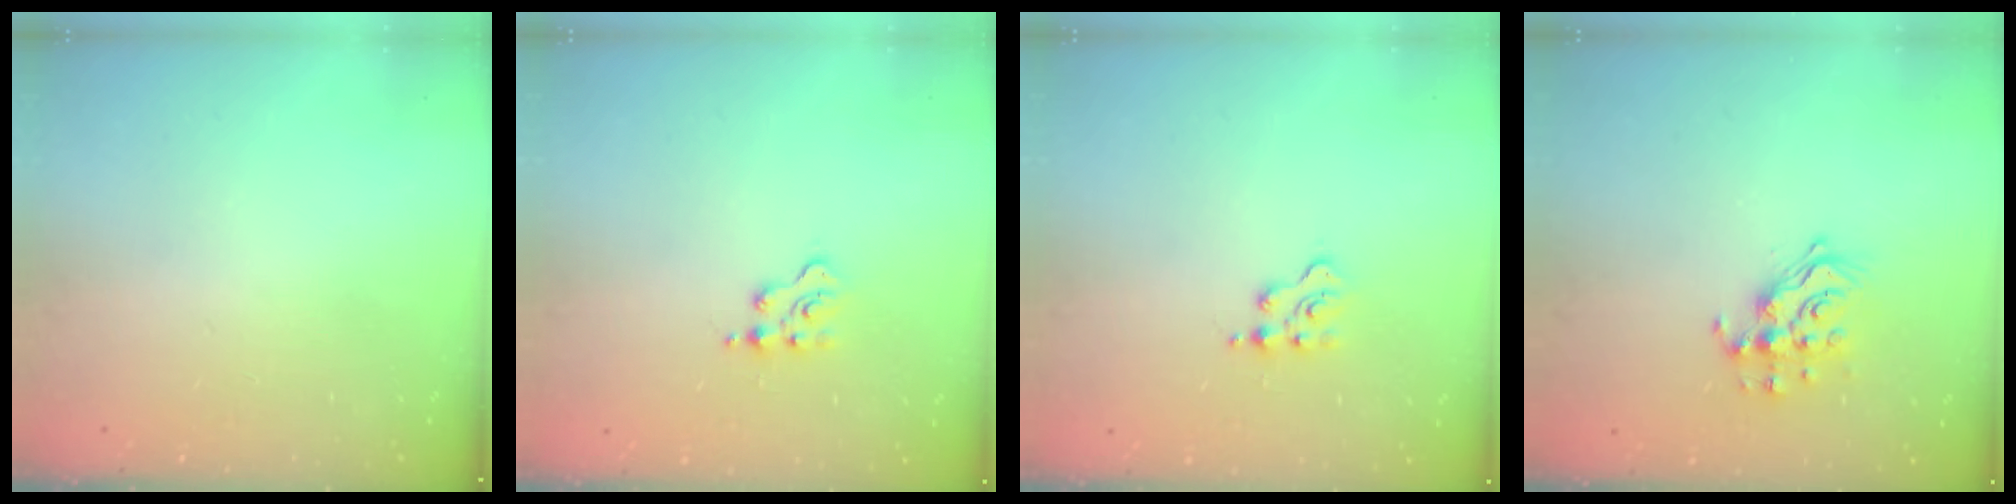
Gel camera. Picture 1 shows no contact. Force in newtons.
{"total": 2.9, "press": 2.9, "slide": 0.5}
{"total": 2.9, "press": 2.9, "slide": 0.5}
{"total": 12.5, "press": 12.5, "slide": 1.0}